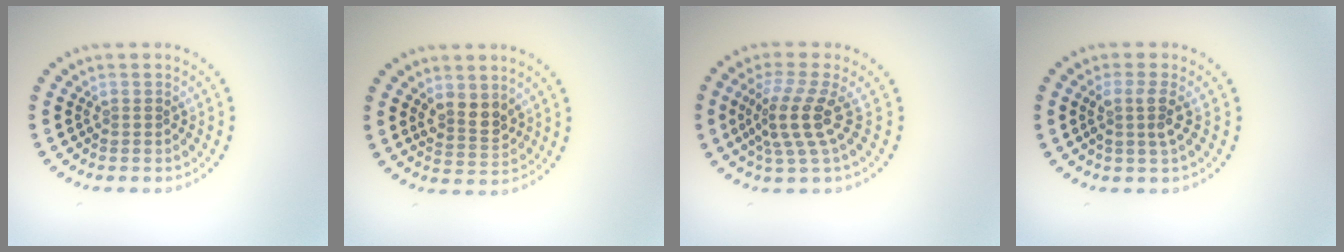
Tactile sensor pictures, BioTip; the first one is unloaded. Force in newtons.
{"total": 2.5, "press": 2.3, "slide": 0.9}
{"total": 3.9, "press": 2.7, "slide": 2.8}
{"total": 2.2, "press": 1.8, "slide": 1.2}